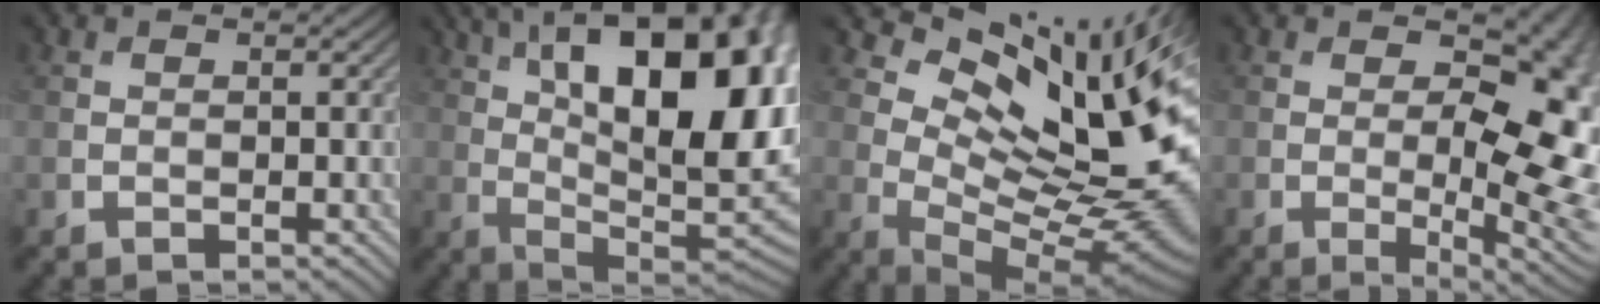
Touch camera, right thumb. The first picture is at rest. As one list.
[{"total": 20.5, "force": [5.8, 9.6, 17.2], "torque": [-0.239, 0.032, 0.087]}, {"total": 16.4, "force": [7.4, 7.3, 12.7], "torque": [-0.190, 0.003, 0.136]}, {"total": 14.9, "force": [1.0, 7.1, 13.1], "torque": [-0.165, -0.007, 0.025]}]